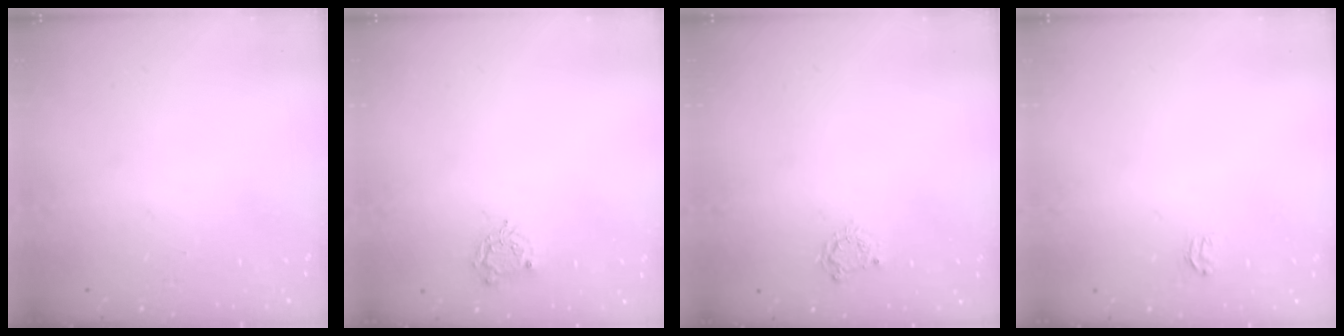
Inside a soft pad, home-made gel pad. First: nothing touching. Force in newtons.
{"total": 5.2, "press": 5.2, "slide": 0.3}
{"total": 4.0, "press": 3.9, "slide": 0.6}
{"total": 2.9, "press": 2.9, "slide": 0.1}